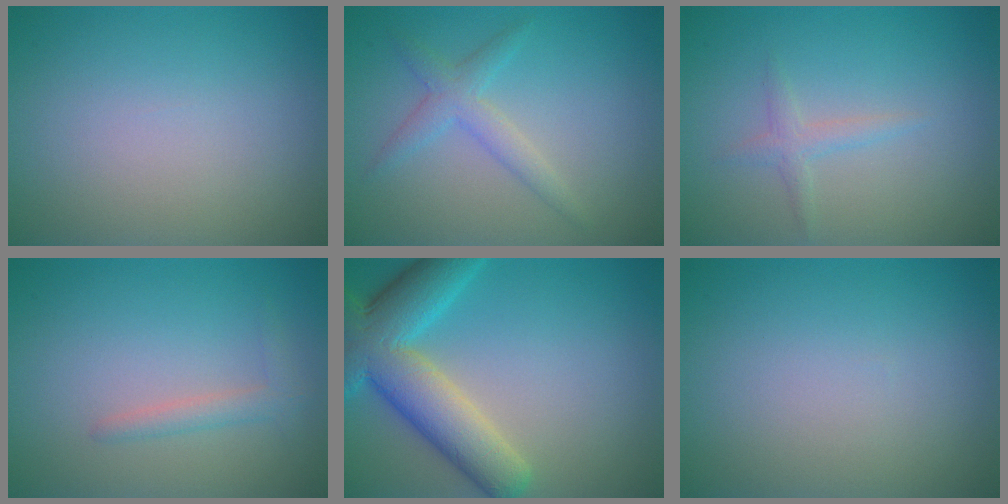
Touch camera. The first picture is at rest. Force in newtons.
{"total": 2.4, "press": 2.4, "slide": 0.2}
{"total": 1.3, "press": 1.3, "slide": 0.1}
{"total": 1.6, "press": 1.6, "slide": 0.1}
{"total": 8.8, "press": 8.8, "slide": 0.5}
{"total": 0.0}